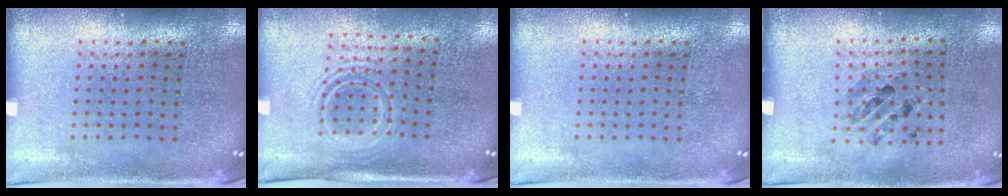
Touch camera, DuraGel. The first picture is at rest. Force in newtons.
{"total": 1.5, "press": 1.2, "slide": 1.0}
{"total": 0.0}
{"total": 0.9, "press": 0.8, "slide": 0.4}